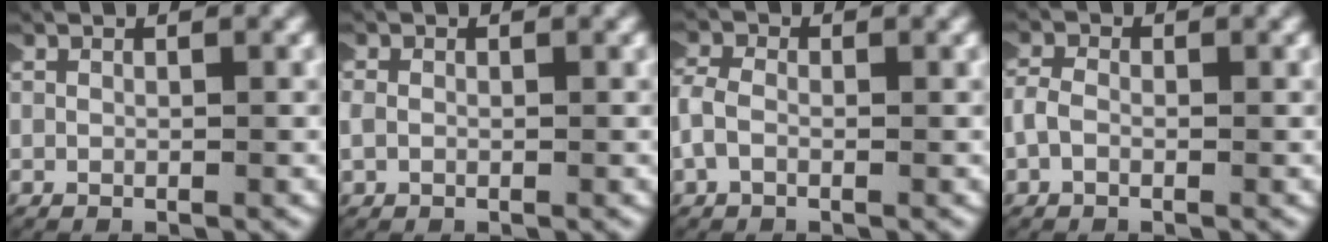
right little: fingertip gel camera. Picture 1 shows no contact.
{"total": 1.6, "force": [0.1, 1.3, 0.8], "torque": [-0.026, 0.001, 0.002]}
{"total": 2.5, "force": [-0.3, 1.9, 1.5], "torque": [-0.043, -0.003, -0.008]}
{"total": 1.6, "force": [-0.3, 1.2, 1.0], "torque": [-0.027, 0.003, -0.008]}